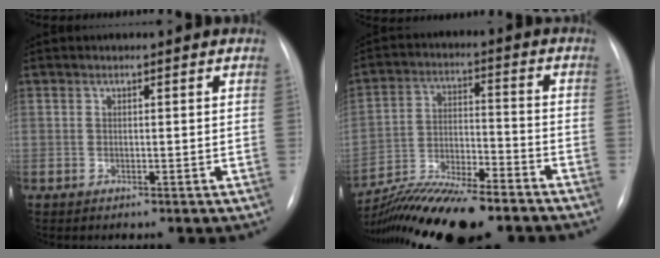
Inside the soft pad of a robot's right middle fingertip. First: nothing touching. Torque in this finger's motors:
{"motor_torque": [1.07, -1.07, 0.36, 0.12]}